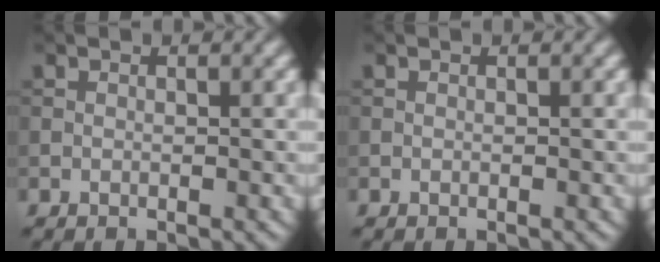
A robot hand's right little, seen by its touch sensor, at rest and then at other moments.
{"total": 0.0}